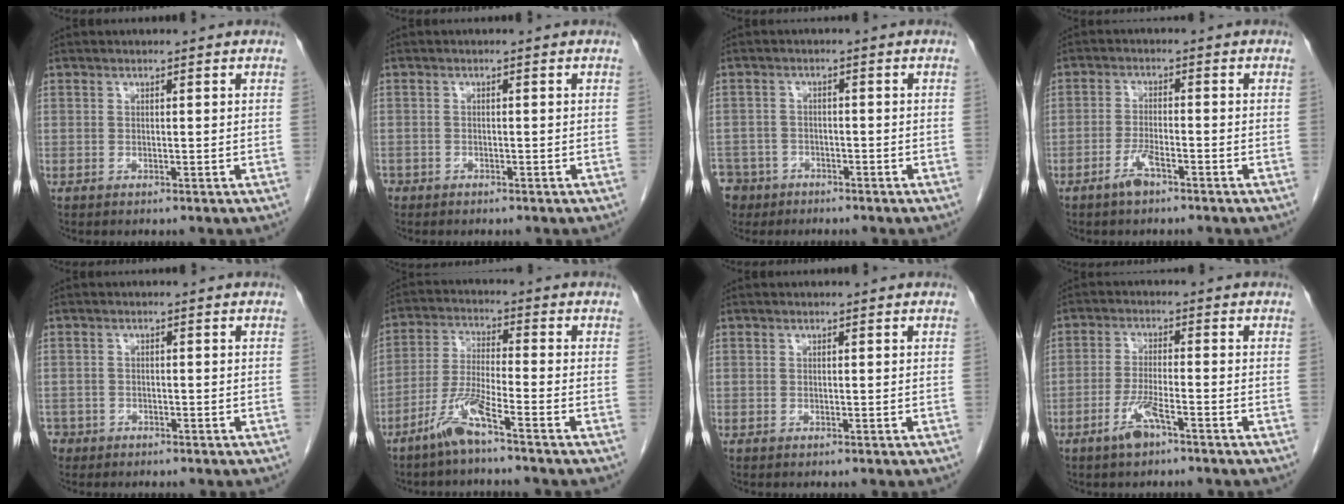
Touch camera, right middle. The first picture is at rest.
{"total": 1.9, "force": [-1.4, 1.2, 0.3], "torque": [-0.010, 0.000, -0.023]}
{"total": 7.7, "force": [-5.2, 5.6, 1.0], "torque": [-0.040, -0.002, -0.090]}
{"total": 3.3, "force": [-2.3, 0.7, 2.3], "torque": [-0.047, 0.001, -0.044]}
{"total": 2.9, "force": [-2.1, 2.0, -0.1], "torque": [0.001, 0.004, -0.041]}
{"total": 6.6, "force": [-4.6, -0.2, 4.8], "torque": [-0.106, -0.010, -0.099]}
{"total": 0.0}
{"total": 4.4, "force": [-2.8, 0.7, 3.4], "torque": [-0.072, -0.003, -0.053]}